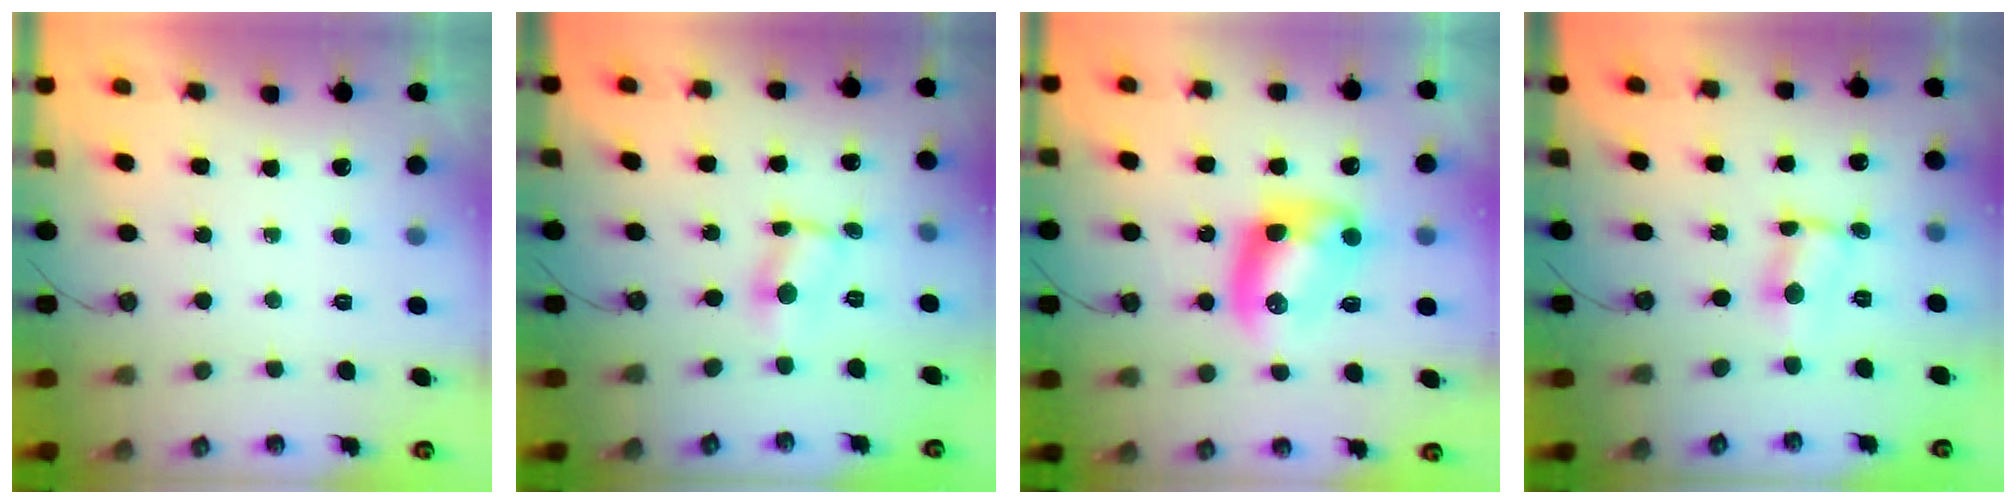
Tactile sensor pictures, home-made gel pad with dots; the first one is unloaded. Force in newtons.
{"total": 2.2, "press": 2.1, "slide": 0.3}
{"total": 11.4, "press": 11.3, "slide": 0.3}
{"total": 1.2, "press": 1.1, "slide": 0.6}